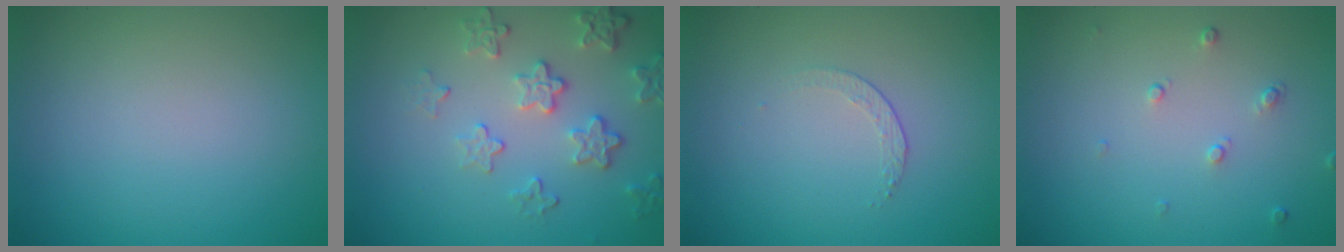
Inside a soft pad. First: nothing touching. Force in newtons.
{"total": 4.1, "press": 3.2, "slide": 2.5}
{"total": 1.2, "press": 0.5, "slide": 1.1}
{"total": 0.9, "press": 0.6, "slide": 0.7}